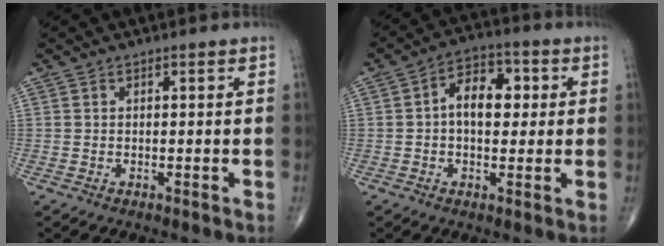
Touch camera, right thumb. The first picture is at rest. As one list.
[{"total": 8.8, "force": [1.0, 5.6, 6.8], "torque": [-0.081, 0.019, 0.008]}]